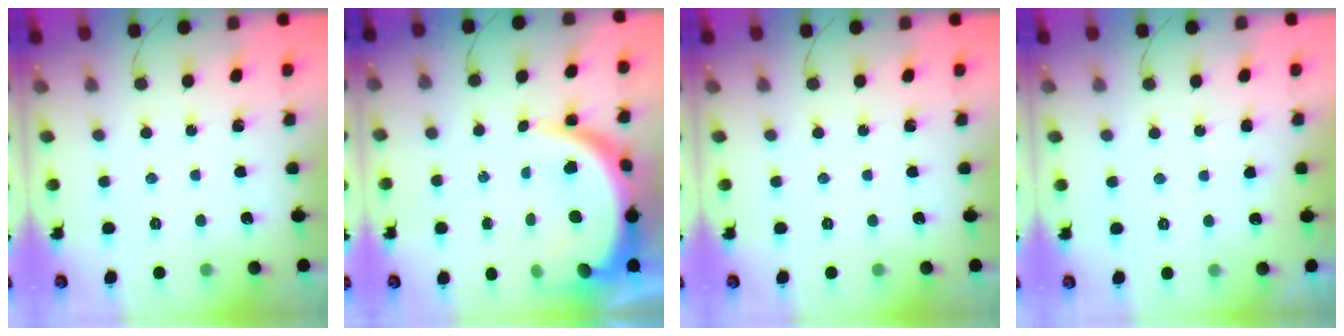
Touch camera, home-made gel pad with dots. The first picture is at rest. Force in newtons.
{"total": 13.2, "press": 13.2, "slide": 1.1}
{"total": 0.0}
{"total": 3.9, "press": 3.9, "slide": 0.4}